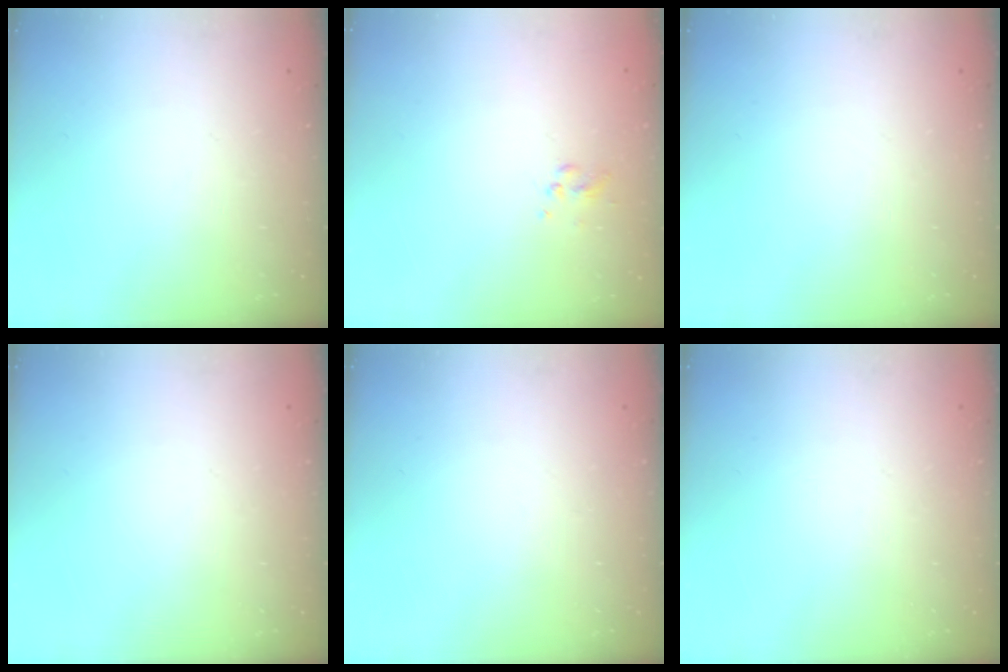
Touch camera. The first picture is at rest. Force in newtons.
{"total": 3.0, "press": 2.9, "slide": 0.8}
{"total": 0.0}
{"total": 0.0}
{"total": 0.0}
{"total": 0.0}